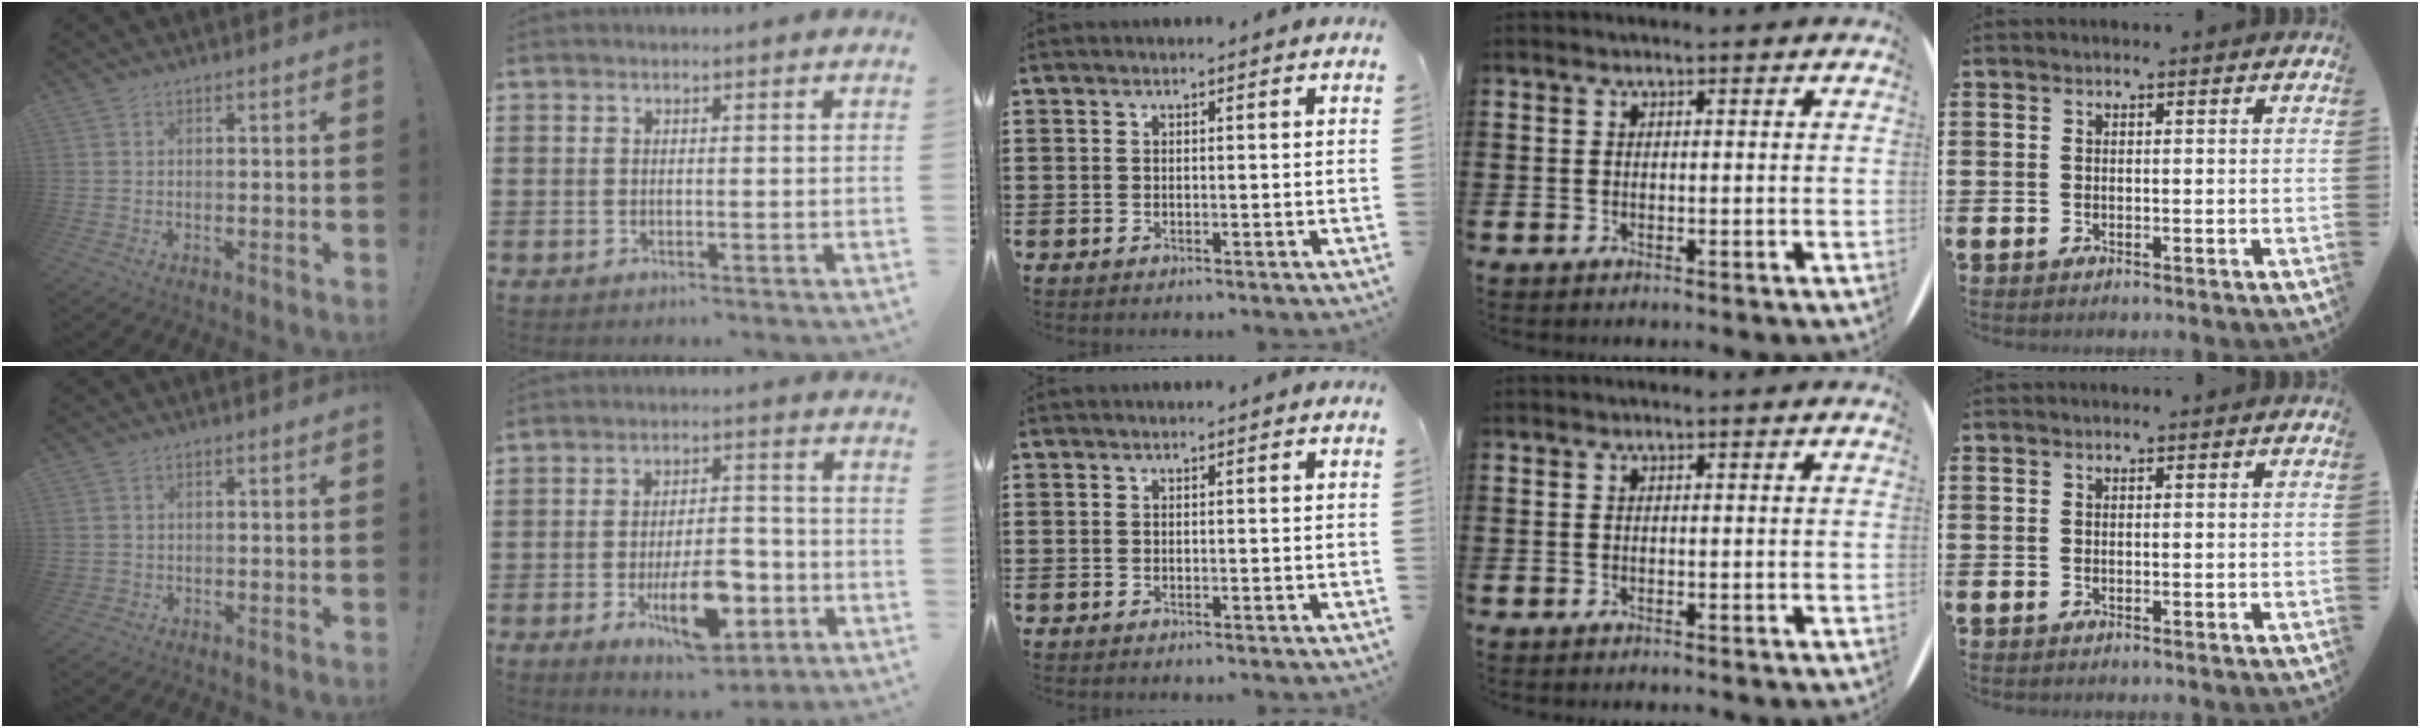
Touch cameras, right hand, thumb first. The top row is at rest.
{"thumb": {"total": 0.9, "force": [0.1, 0.8, 0.3], "torque": [-0.012, 0.005, 0.003]}, "index": {"total": 10.4, "force": [-3.9, 4.5, 8.5], "torque": [-0.142, -0.003, -0.067]}}